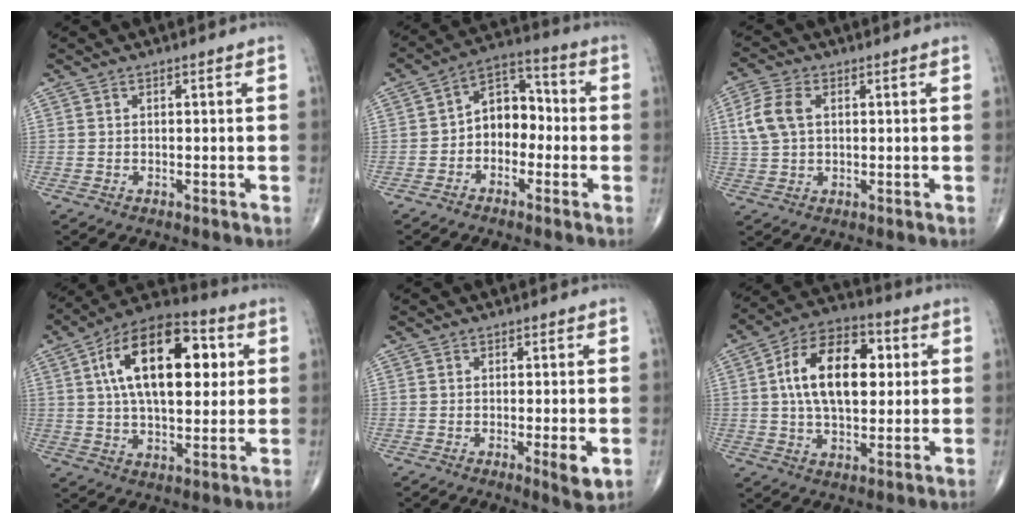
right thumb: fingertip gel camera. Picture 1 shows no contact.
{"total": 8.5, "force": [-1.6, 6.2, 5.6], "torque": [-0.053, 0.041, -0.047]}
{"total": 7.0, "force": [1.5, 4.4, 5.2], "torque": [-0.118, 0.010, 0.030]}
{"total": 21.3, "force": [5.2, 10.9, 17.5], "torque": [-0.259, 0.011, 0.074]}
{"total": 4.1, "force": [-0.9, 0.5, 3.9], "torque": [-0.060, -0.013, -0.017]}
{"total": 16.9, "force": [2.7, 9.9, 13.4], "torque": [-0.200, 0.016, 0.037]}